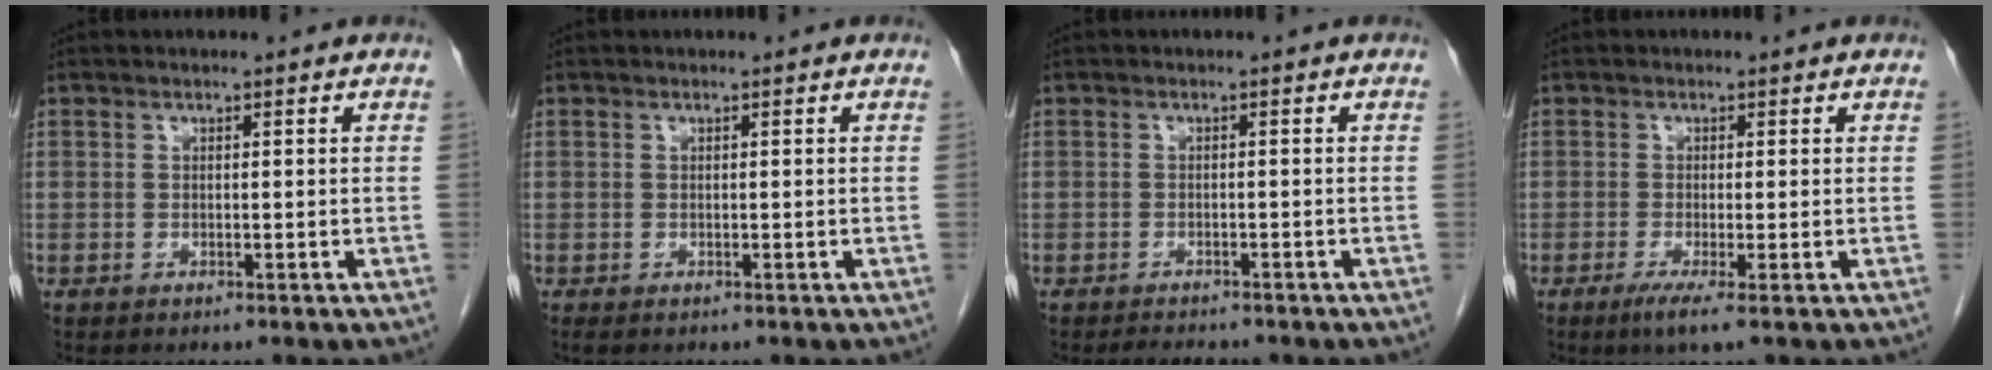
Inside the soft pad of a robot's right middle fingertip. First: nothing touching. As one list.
[{"total": 0.6, "force": [-0.5, 0.2, 0.3], "torque": [-0.003, -0.001, -0.008]}, {"total": 3.1, "force": [-2.7, 1.5, 0.5], "torque": [-0.012, 0.001, -0.034]}, {"total": 2.7, "force": [-1.4, -0.3, 2.3], "torque": [-0.041, -0.009, -0.028]}]